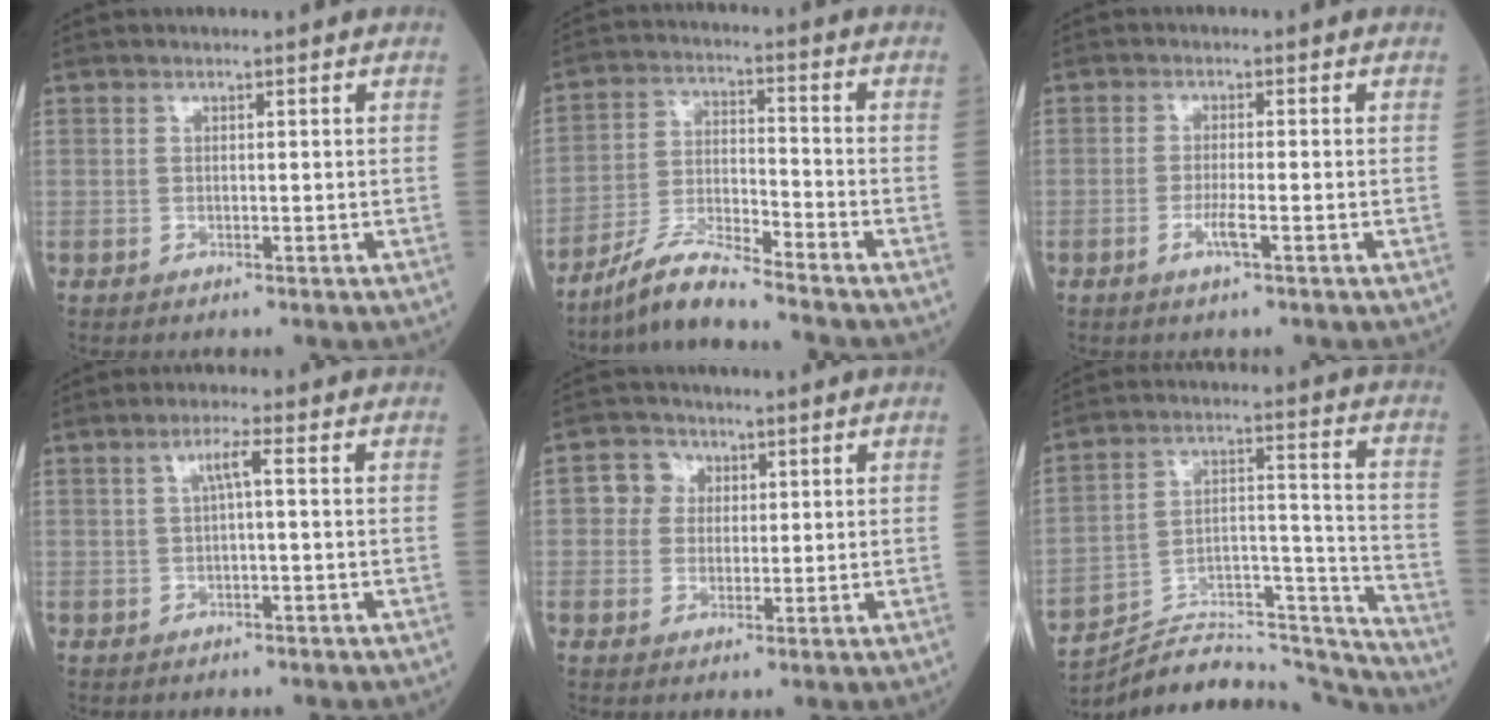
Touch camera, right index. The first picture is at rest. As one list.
[{"total": 7.5, "force": [-6.7, -0.4, 3.3], "torque": [-0.069, -0.012, -0.131]}, {"total": 2.8, "force": [-1.2, 0.0, 2.5], "torque": [-0.051, -0.004, -0.025]}, {"total": 2.5, "force": [0.3, 0.0, 2.5], "torque": [-0.046, 0.008, 0.006]}, {"total": 4.0, "force": [0.9, 3.7, 0.9], "torque": [-0.012, 0.014, 0.014]}, {"total": 22.2, "force": [-21.9, 1.8, 3.5], "torque": [-0.061, 0.050, -0.331]}]